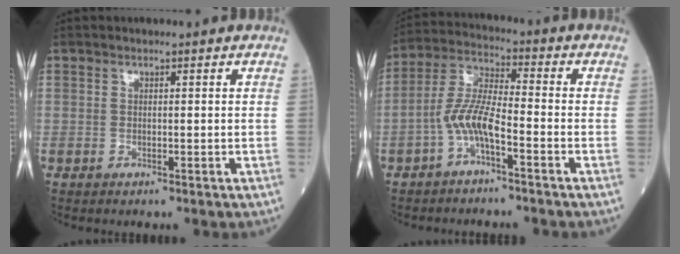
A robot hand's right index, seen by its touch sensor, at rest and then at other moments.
{"total": 6.9, "force": [-3.1, 1.2, 6.1], "torque": [-0.137, 0.013, -0.063]}